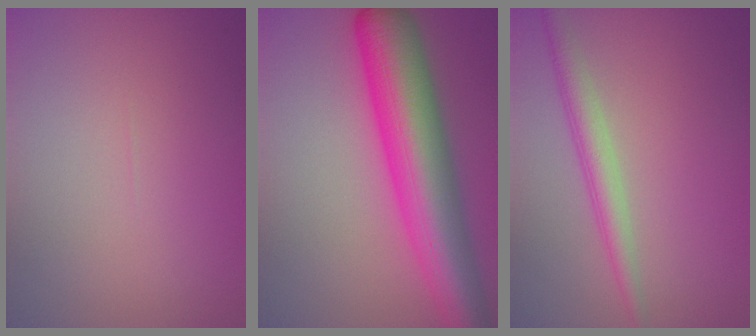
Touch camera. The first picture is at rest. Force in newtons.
{"total": 9.8, "press": 9.8, "slide": 0.3}
{"total": 2.8, "press": 2.8, "slide": 0.1}